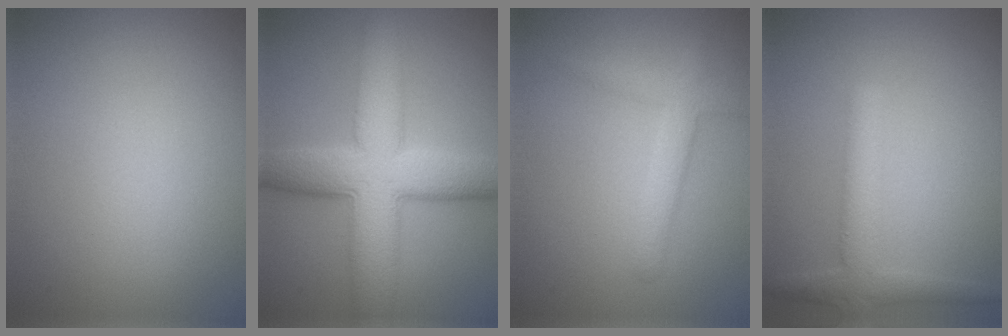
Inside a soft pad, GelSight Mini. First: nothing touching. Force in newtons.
{"total": 9.2, "press": 9.2, "slide": 0.1}
{"total": 2.5, "press": 2.5, "slide": 0.2}
{"total": 3.0, "press": 3.0, "slide": 0.1}